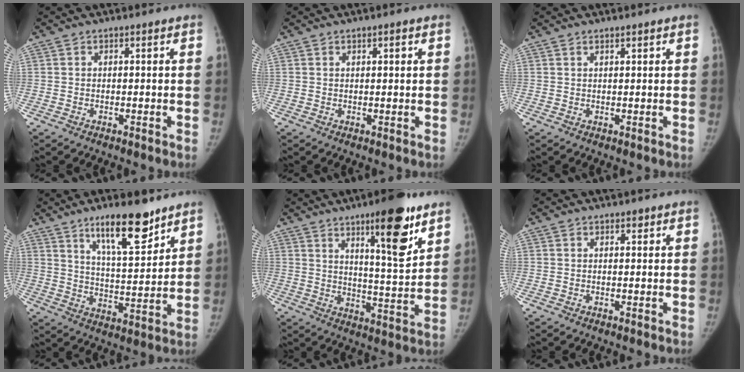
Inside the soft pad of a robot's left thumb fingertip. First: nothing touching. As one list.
[{"total": 1.3, "force": [0.6, 0.4, 1.0], "torque": [-0.013, 0.000, 0.009]}, {"total": 0.9, "force": [0.7, 0.1, 0.4], "torque": [-0.007, -0.005, 0.014]}, {"total": 13.6, "force": [9.3, 3.7, 9.3], "torque": [-0.126, -0.062, 0.157]}, {"total": 14.9, "force": [8.6, 3.4, 11.6], "torque": [-0.146, -0.056, 0.130]}, {"total": 1.0, "force": [0.6, 0.5, 0.5], "torque": [-0.003, -0.003, 0.008]}]